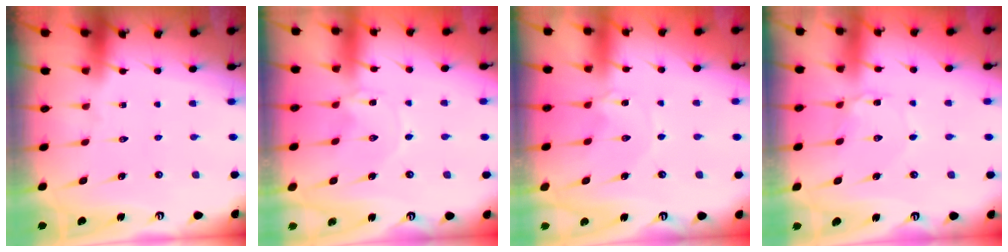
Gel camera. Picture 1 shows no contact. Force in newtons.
{"total": 0.0}
{"total": 0.0}
{"total": 2.3, "press": 2.3, "slide": 0.3}